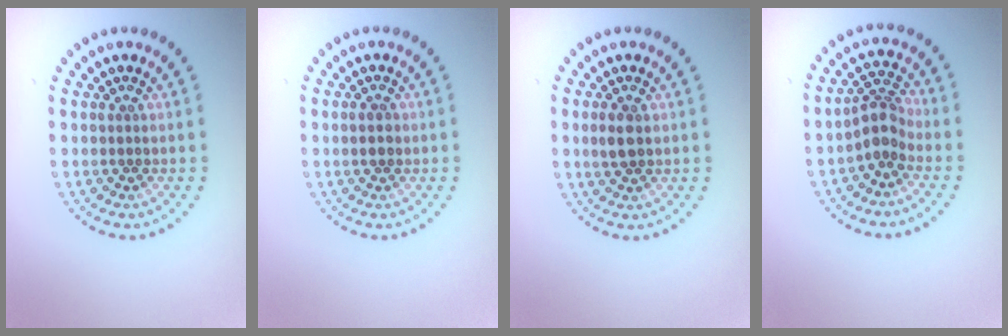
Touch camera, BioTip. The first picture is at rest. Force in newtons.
{"total": 1.2, "press": 1.2, "slide": 0.2}
{"total": 1.9, "press": 1.9, "slide": 0.2}
{"total": 2.7, "press": 2.0, "slide": 1.8}